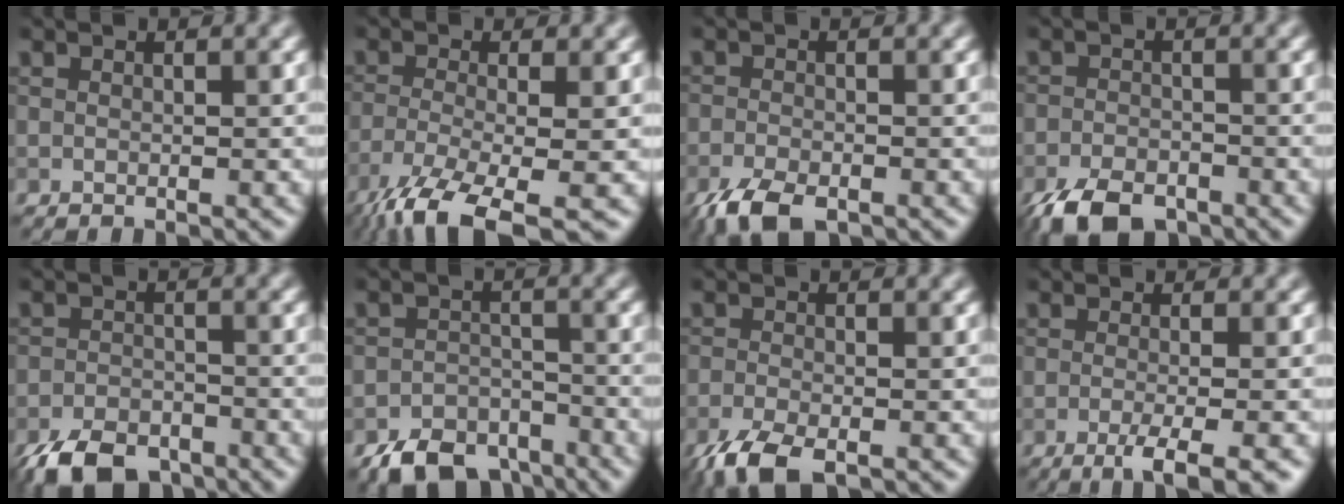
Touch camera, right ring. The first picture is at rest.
{"total": 8.3, "force": [-5.2, 2.2, 6.2], "torque": [-0.115, -0.021, -0.103]}
{"total": 4.1, "force": [-3.0, 1.5, 2.5], "torque": [-0.044, -0.009, -0.060]}
{"total": 5.2, "force": [-3.8, 2.3, 2.7], "torque": [-0.044, -0.006, -0.075]}
{"total": 5.9, "force": [-4.5, 2.8, 2.8], "torque": [-0.047, -0.007, -0.085]}
{"total": 5.6, "force": [-4.3, 3.0, 1.8], "torque": [-0.024, -0.012, -0.072]}
{"total": 4.1, "force": [-2.9, 1.1, 2.7], "torque": [-0.058, -0.012, -0.063]}
{"total": 4.0, "force": [-1.7, 0.8, 3.5], "torque": [-0.051, -0.005, -0.036]}